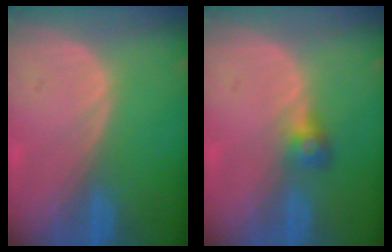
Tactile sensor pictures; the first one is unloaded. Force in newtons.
{"total": 2.7, "press": 2.6, "slide": 0.8}